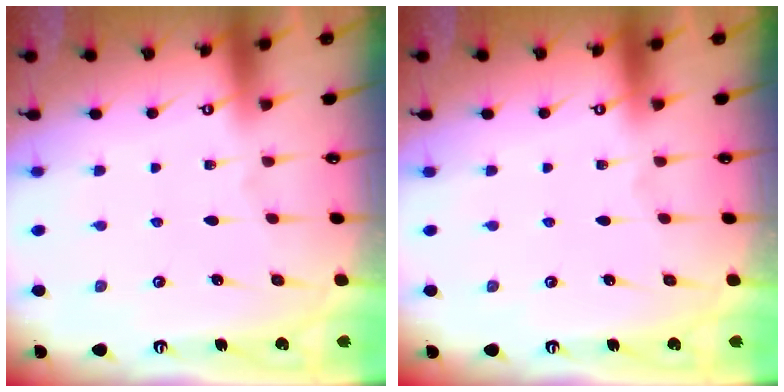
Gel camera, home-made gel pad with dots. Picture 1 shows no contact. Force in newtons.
{"total": 0.0}